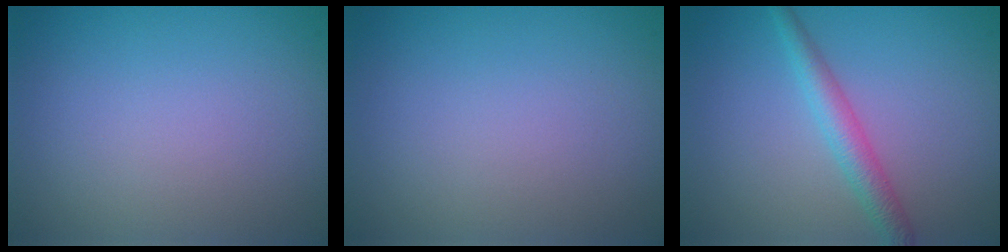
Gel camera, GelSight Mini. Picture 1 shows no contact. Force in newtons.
{"total": 0.0}
{"total": 2.7, "press": 2.7, "slide": 0.1}